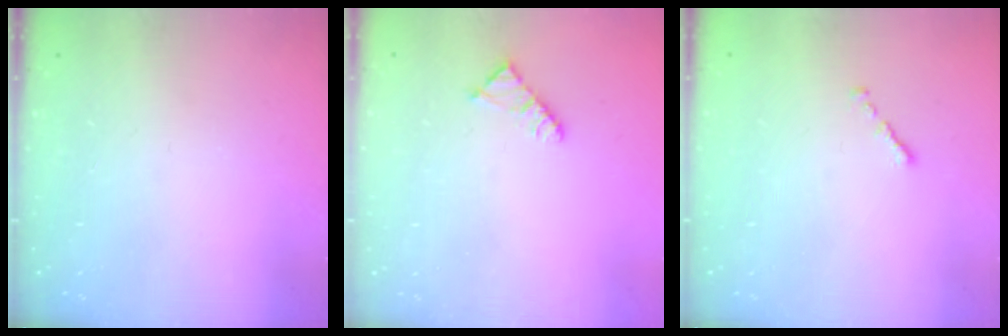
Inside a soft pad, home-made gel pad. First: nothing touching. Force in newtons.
{"total": 2.3, "press": 2.3, "slide": 0.4}
{"total": 0.7, "press": 0.6, "slide": 0.4}